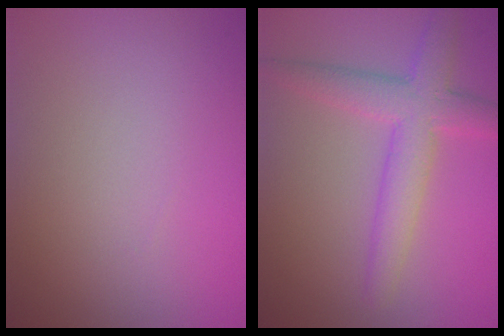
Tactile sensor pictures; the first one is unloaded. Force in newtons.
{"total": 4.5, "press": 4.5, "slide": 0.1}